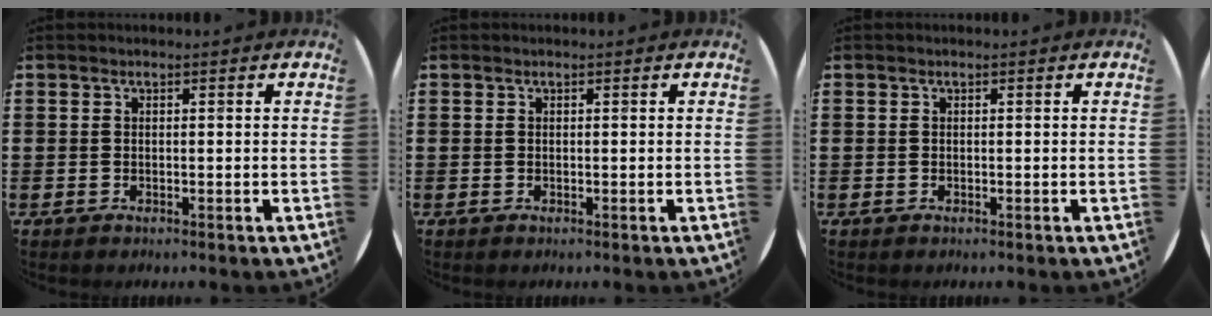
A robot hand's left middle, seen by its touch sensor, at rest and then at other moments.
{"total": 0.0}
{"total": 0.0}